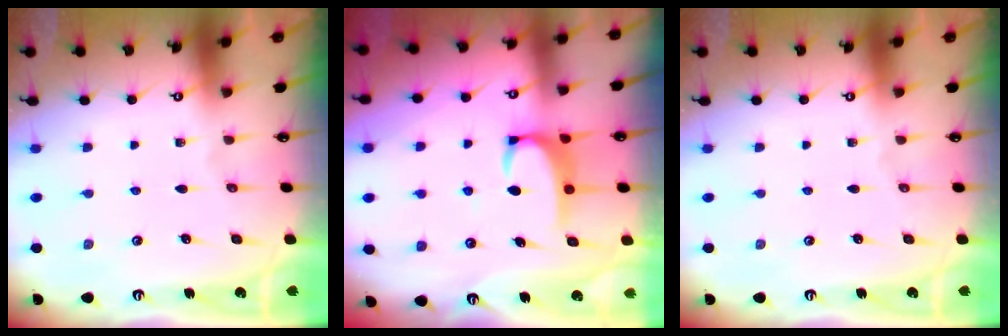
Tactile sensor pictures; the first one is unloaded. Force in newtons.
{"total": 3.7, "press": 3.7, "slide": 0.3}
{"total": 0.0}